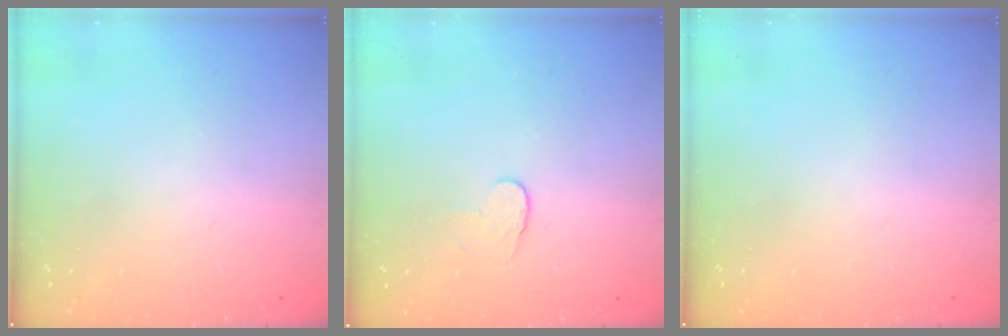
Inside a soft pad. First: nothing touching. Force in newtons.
{"total": 3.7, "press": 3.7, "slide": 0.3}
{"total": 0.0}